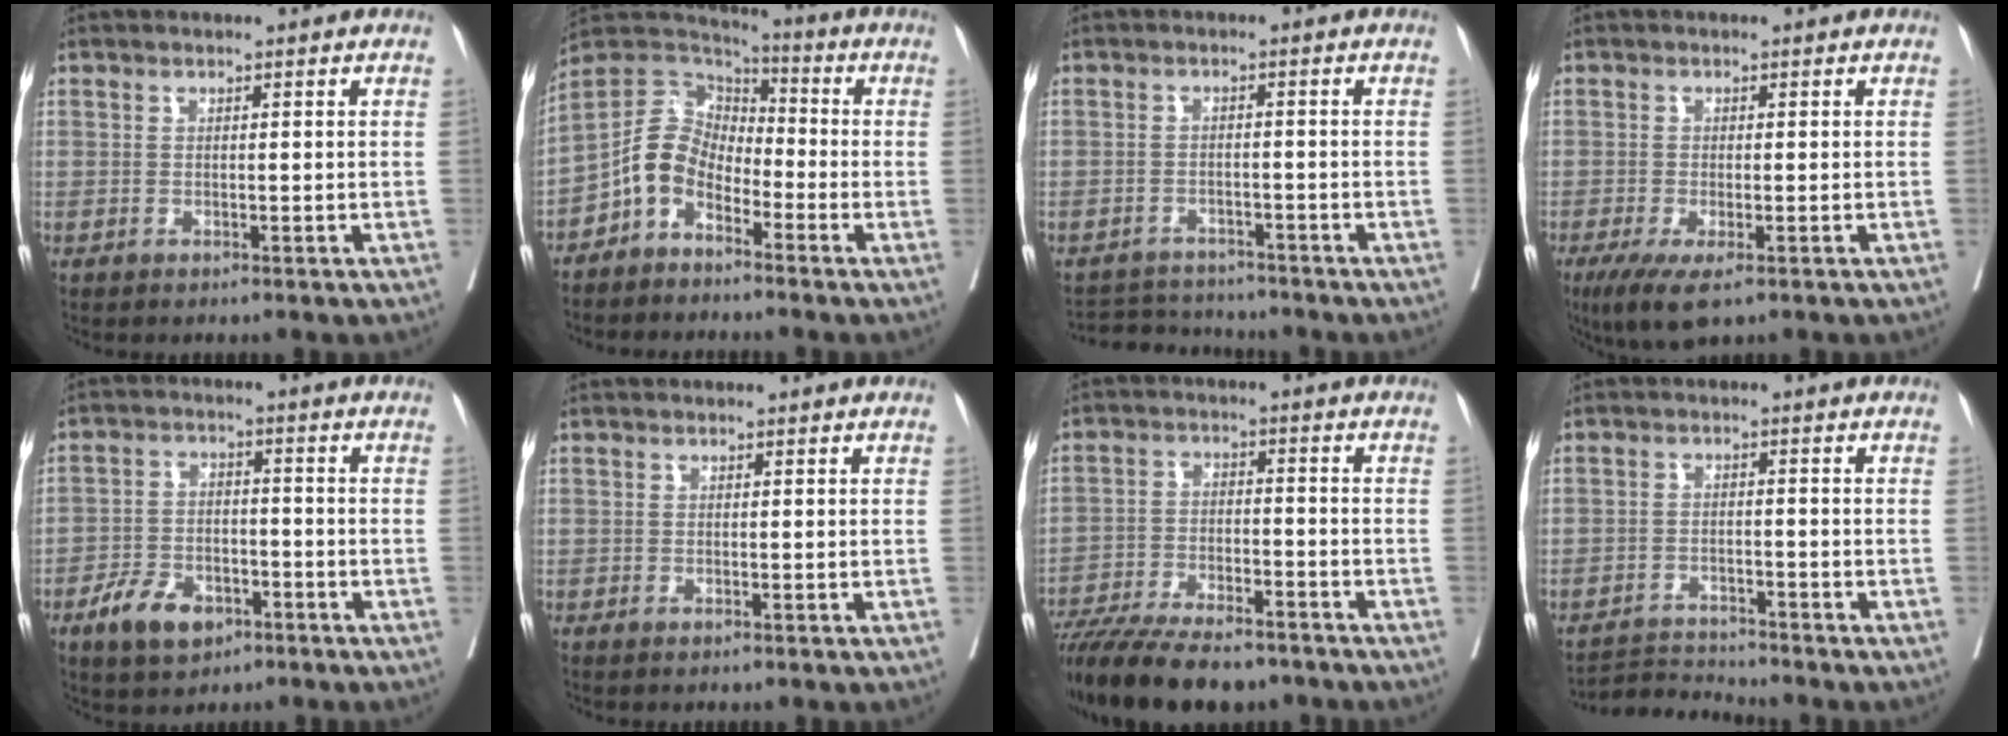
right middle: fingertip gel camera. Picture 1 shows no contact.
{"total": 7.7, "force": [-4.0, 5.1, 4.1], "torque": [-0.085, 0.026, -0.085]}
{"total": 5.6, "force": [-5.5, 1.0, -0.2], "torque": [0.003, 0.007, -0.087]}
{"total": 5.3, "force": [-3.1, 1.4, 4.1], "torque": [-0.069, -0.015, -0.048]}
{"total": 7.2, "force": [-4.2, 4.1, 4.1], "torque": [-0.079, 0.003, -0.069]}
{"total": 0.0}
{"total": 16.9, "force": [-14.2, 3.9, 8.2], "torque": [-0.157, -0.021, -0.226]}
{"total": 4.5, "force": [-4.1, -1.0, -1.4], "torque": [0.024, -0.008, -0.072]}